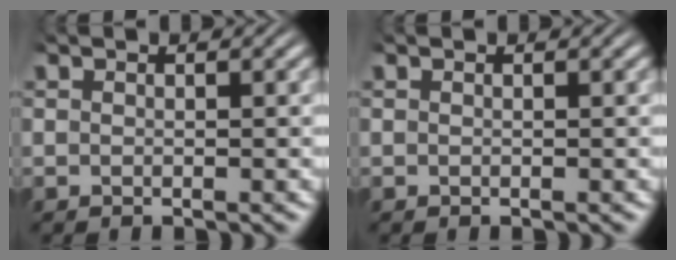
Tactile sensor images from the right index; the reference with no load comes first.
{"total": 0.0}